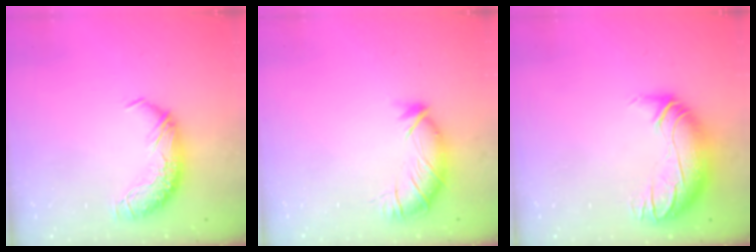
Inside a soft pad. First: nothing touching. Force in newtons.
{"total": 3.5, "press": 3.4, "slide": 0.9}
{"total": 3.0, "press": 0.4, "slide": 2.9}